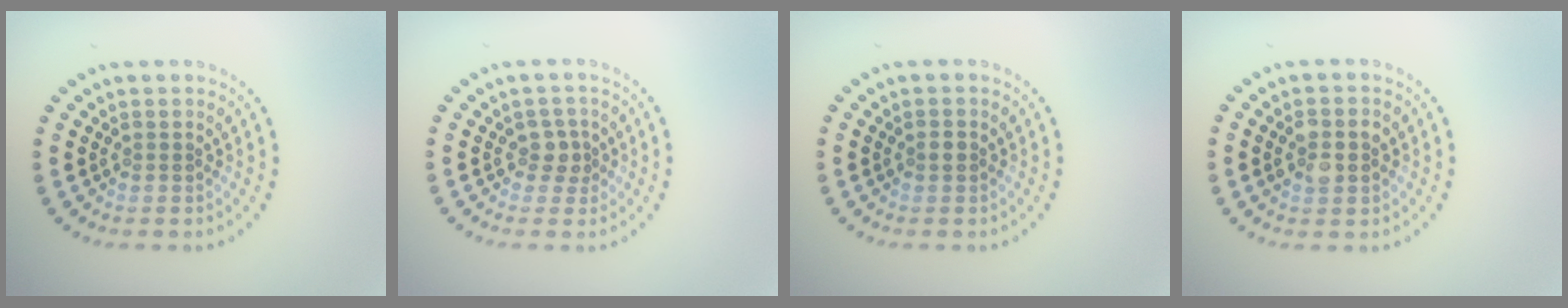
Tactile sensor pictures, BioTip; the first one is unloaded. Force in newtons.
{"total": 1.6, "press": 1.3, "slide": 0.9}
{"total": 0.9, "press": 0.9, "slide": 0.1}
{"total": 2.7, "press": 2.7, "slide": 0.1}